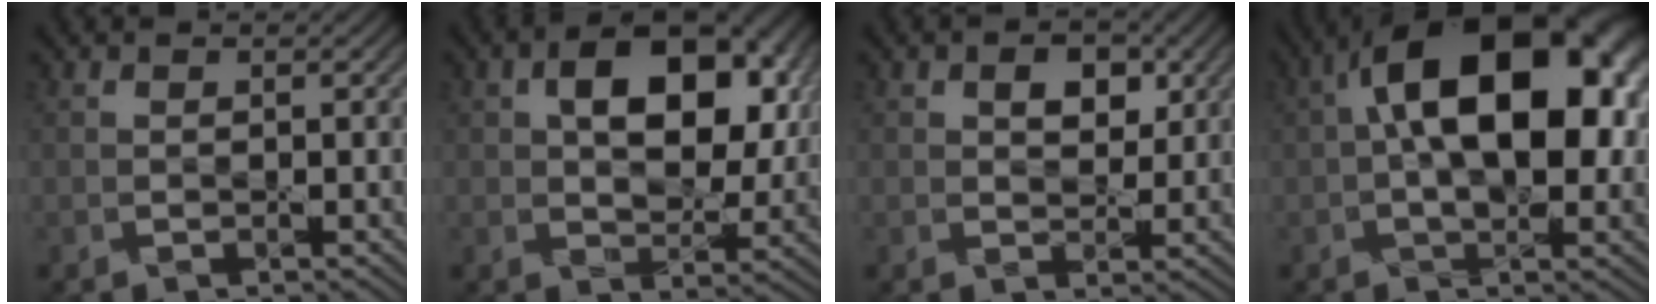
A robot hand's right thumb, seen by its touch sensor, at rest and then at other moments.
{"total": 10.9, "force": [2.8, 6.5, 8.3], "torque": [-0.126, 0.003, 0.040]}
{"total": 3.6, "force": [1.3, 2.3, 2.4], "torque": [-0.046, -0.002, 0.018]}
{"total": 17.7, "force": [2.9, 9.6, 14.6], "torque": [-0.210, 0.024, 0.029]}